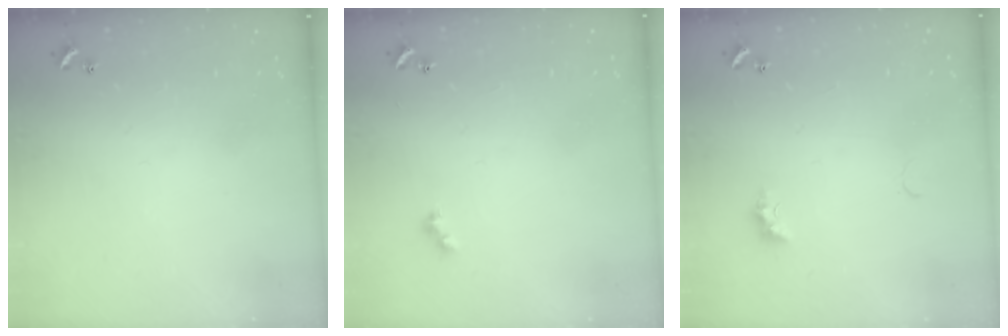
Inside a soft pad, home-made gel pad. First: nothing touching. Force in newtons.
{"total": 2.4, "press": 2.4, "slide": 0.5}
{"total": 2.6, "press": 2.5, "slide": 0.7}